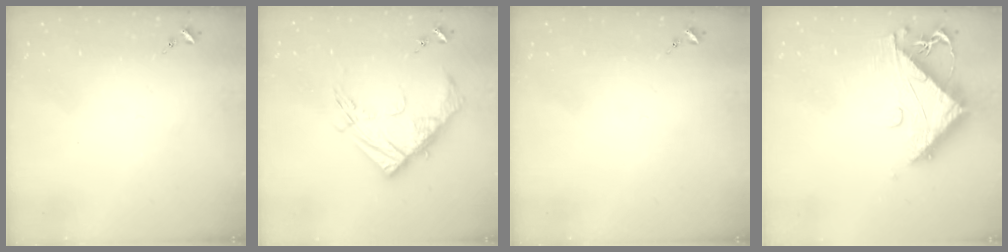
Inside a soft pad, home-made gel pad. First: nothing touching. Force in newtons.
{"total": 17.2, "press": 17.1, "slide": 1.6}
{"total": 0.0}
{"total": 10.1, "press": 10.0, "slide": 1.0}